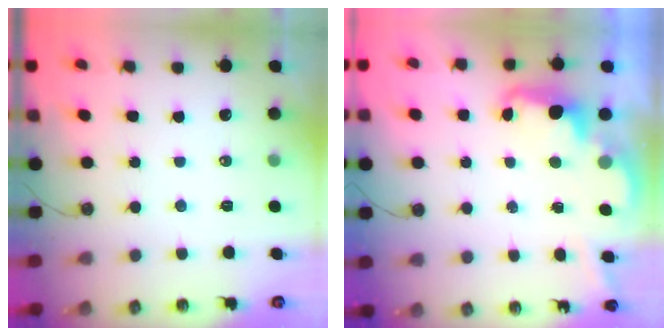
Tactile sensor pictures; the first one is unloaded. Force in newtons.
{"total": 2.4, "press": 2.4, "slide": 0.6}